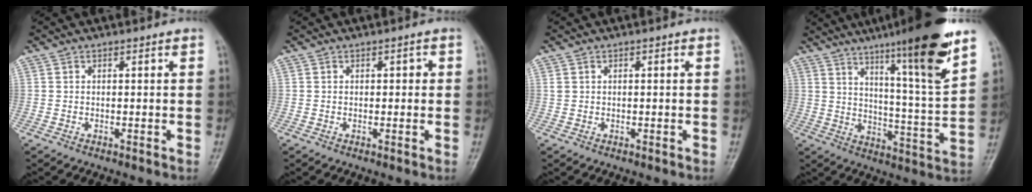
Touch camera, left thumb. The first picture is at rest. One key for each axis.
{"total": 1.2, "fx": 0.2, "fy": 0.8, "fz": 0.8, "tx": 0.002, "ty": 0.003, "tz": -0.001}
{"total": 0.9, "fx": 0.3, "fy": 0.6, "fz": 0.6, "tx": -0.008, "ty": 0.002, "tz": 0.007}
{"total": 19.5, "fx": 12.4, "fy": 1.0, "fz": 15.1, "tx": -0.208, "ty": -0.062, "tz": 0.189}